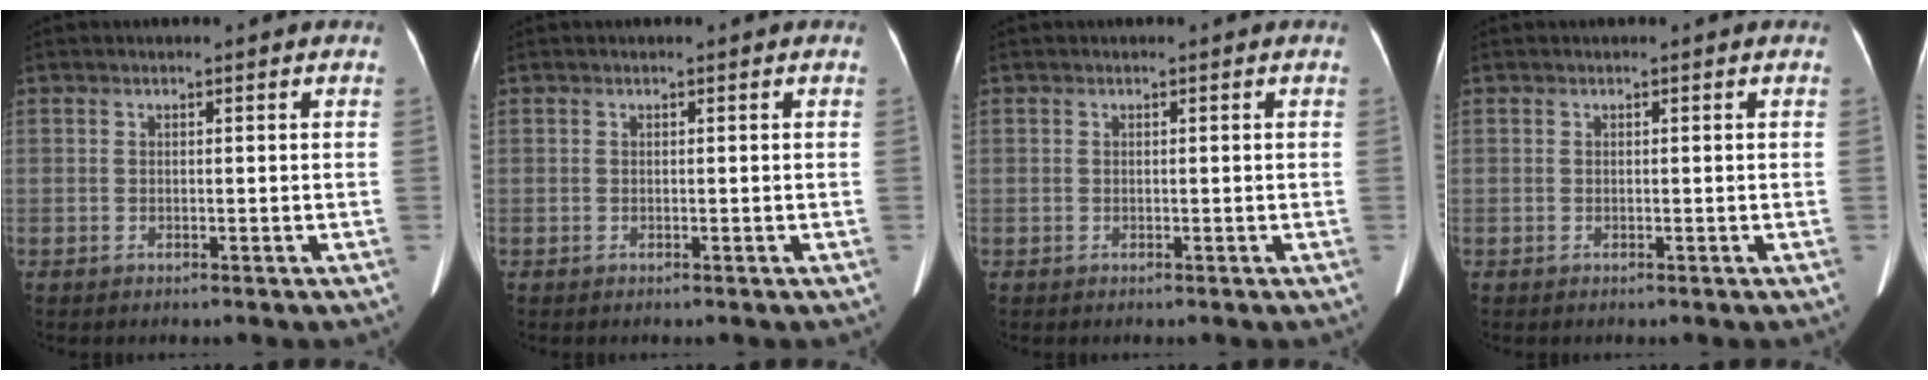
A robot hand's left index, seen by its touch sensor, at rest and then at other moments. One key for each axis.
{"total": 0.0}
{"total": 0.0}
{"total": 0.0}